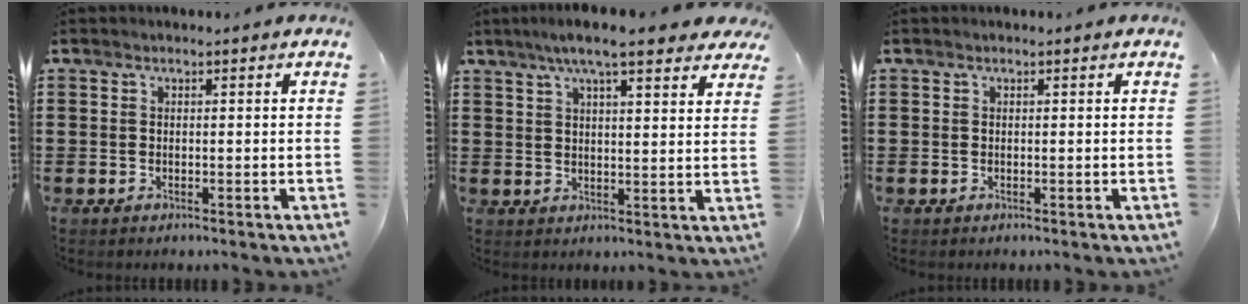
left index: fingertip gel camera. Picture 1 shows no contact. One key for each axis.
{"total": 7.4, "fx": 5.9, "fy": 0.9, "fz": 4.5, "tx": -0.094, "ty": -0.005, "tz": 0.103}
{"total": 0.0}